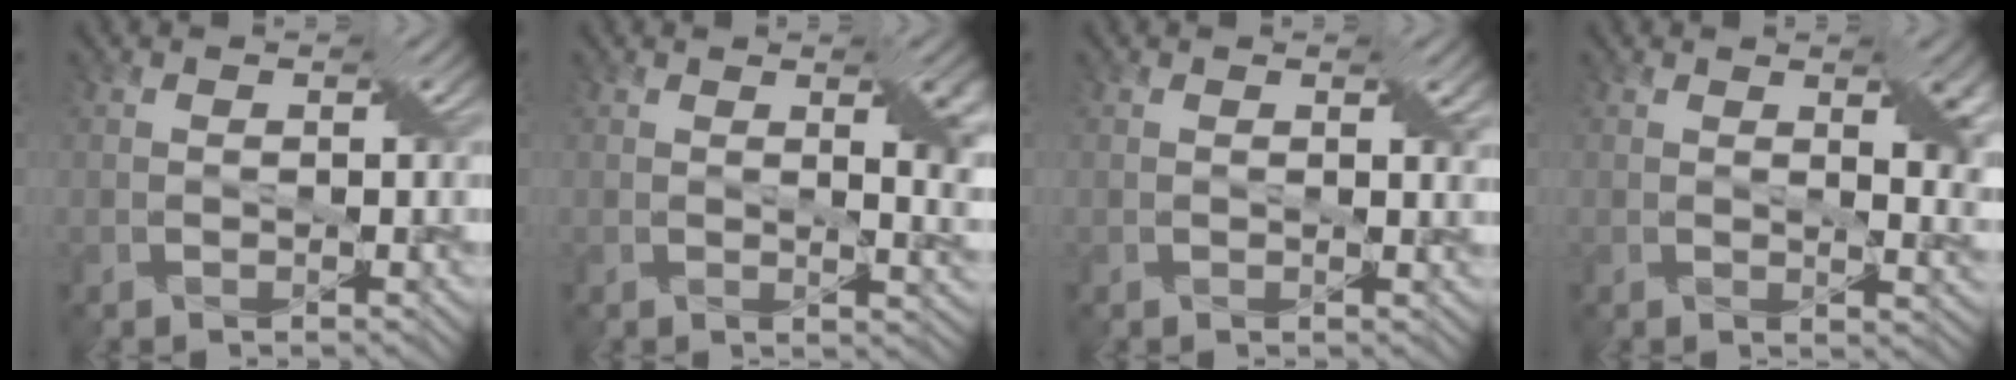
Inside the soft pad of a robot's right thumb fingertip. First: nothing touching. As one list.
[{"total": 5.3, "force": [1.6, 1.8, 4.7], "torque": [-0.065, -0.006, 0.032]}, {"total": 1.2, "force": [0.7, 0.2, 1.0], "torque": [-0.014, -0.003, 0.013]}, {"total": 5.9, "force": [2.1, 2.3, 5.0], "torque": [-0.073, -0.007, 0.038]}]